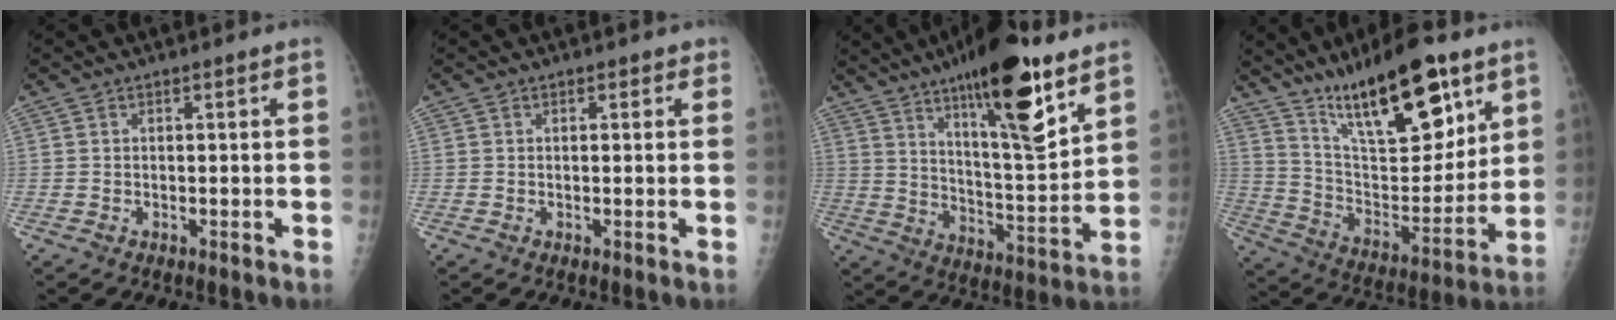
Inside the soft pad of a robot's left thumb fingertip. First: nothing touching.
{"total": 1.1, "force": [0.7, 0.8, 0.3], "torque": [0.010, -0.002, 0.004]}
{"total": 19.8, "force": [12.0, 4.5, 15.1], "torque": [-0.213, -0.068, 0.196]}
{"total": 21.9, "force": [13.8, 7.4, 15.3], "torque": [-0.207, -0.068, 0.243]}